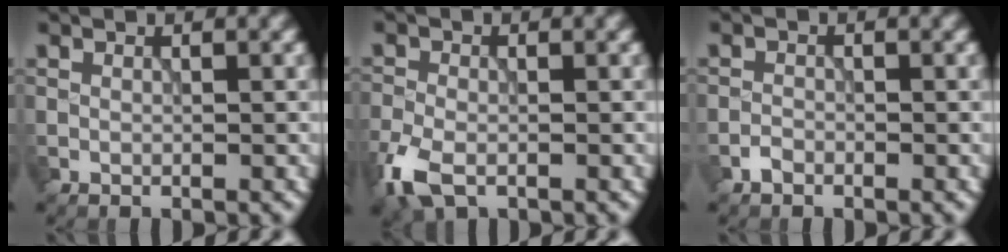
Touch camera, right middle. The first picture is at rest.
{"total": 4.5, "force": [-2.5, 2.4, 2.9], "torque": [-0.074, -0.010, -0.060]}
{"total": 0.9, "force": [-0.7, 0.4, 0.3], "torque": [-0.003, 0.001, -0.017]}